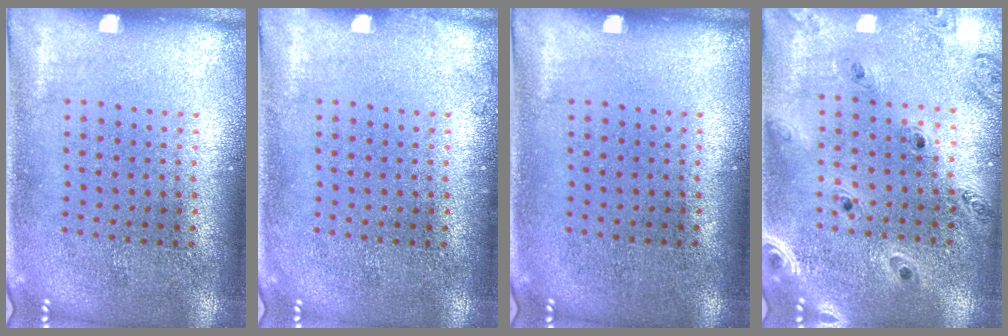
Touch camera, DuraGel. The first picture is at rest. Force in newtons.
{"total": 0.6, "press": 0.5, "slide": 0.1}
{"total": 0.0}
{"total": 1.3, "press": 1.3, "slide": 0.2}